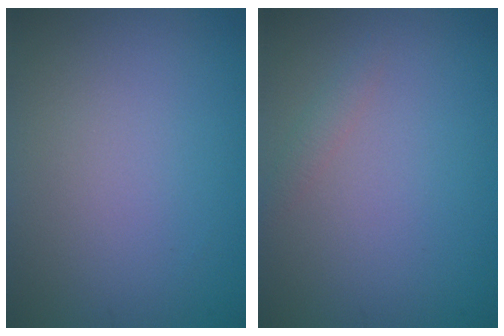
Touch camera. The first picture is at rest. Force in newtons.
{"total": 0.8, "press": 0.8, "slide": 0.1}